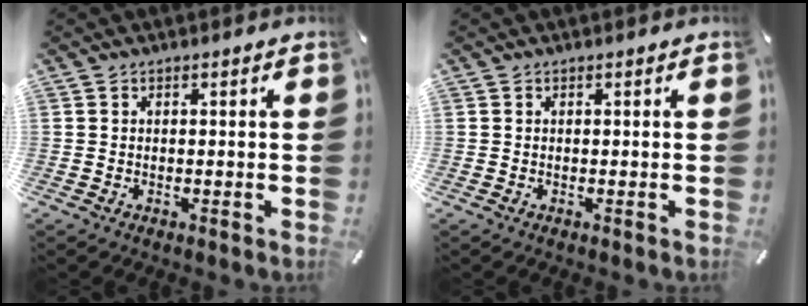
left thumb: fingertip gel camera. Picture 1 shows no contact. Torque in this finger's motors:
{"motor_torque": [-0.03, 0.03, -0.03, -0.03, 0.00]}